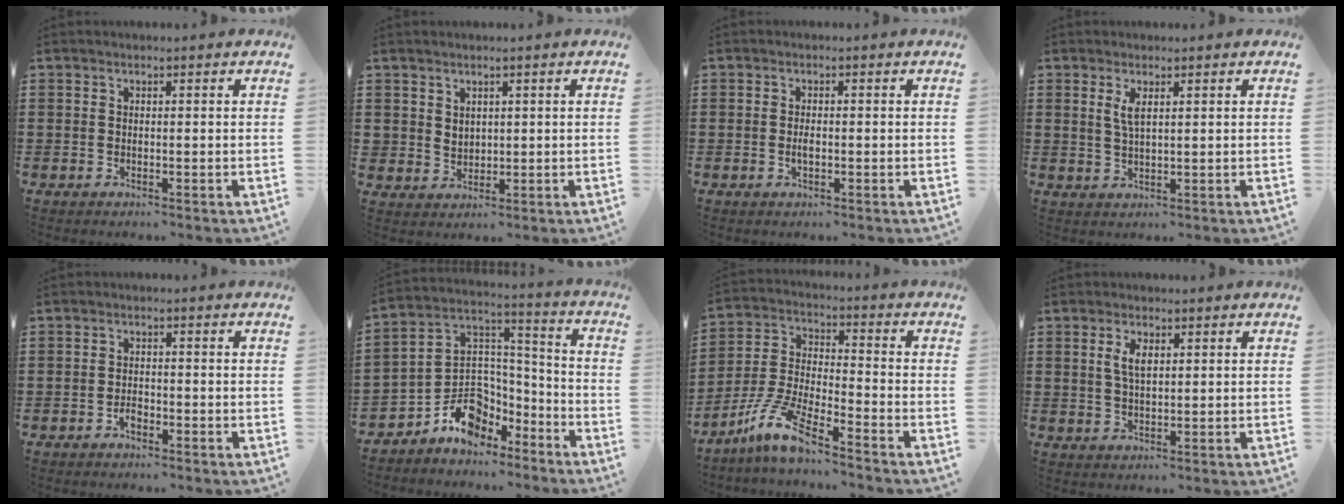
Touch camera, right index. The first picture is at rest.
{"total": 2.2, "force": [1.3, 1.8, 0.1], "torque": [-0.011, 0.007, 0.026]}
{"total": 1.5, "force": [-0.2, 0.7, 1.4], "torque": [-0.025, 0.001, -0.005]}
{"total": 2.6, "force": [1.2, 0.7, 2.2], "torque": [-0.048, 0.004, 0.019]}
{"total": 1.6, "force": [-1.0, 0.8, 1.0], "torque": [-0.021, 0.002, -0.020]}
{"total": 9.3, "force": [-5.7, 6.7, 3.1], "torque": [-0.079, 0.010, -0.104]}
{"total": 9.2, "force": [-7.5, 0.5, 5.4], "torque": [-0.137, -0.012, -0.154]}
{"total": 3.4, "force": [1.0, 1.4, 2.9], "torque": [-0.063, 0.008, 0.016]}